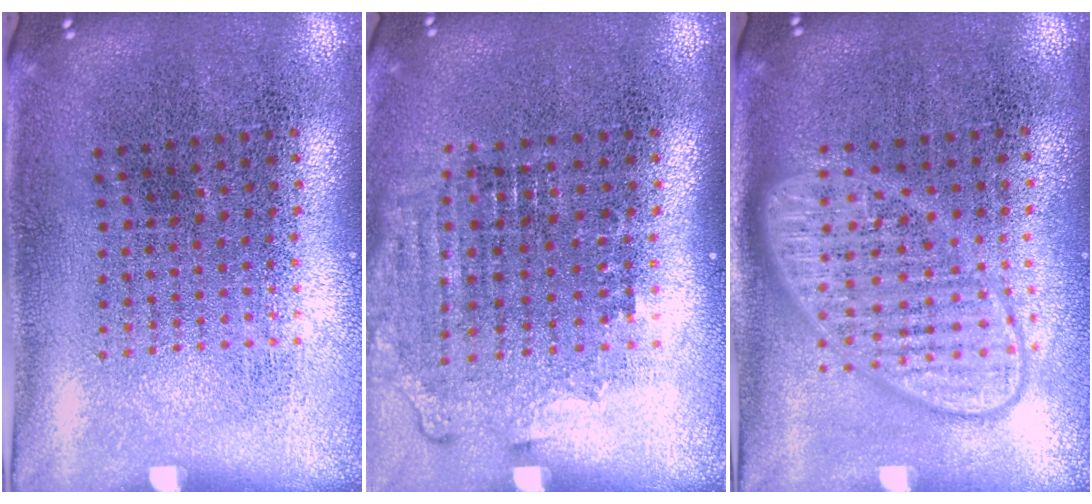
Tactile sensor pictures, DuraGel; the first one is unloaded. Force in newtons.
{"total": 1.4, "press": 1.2, "slide": 0.6}
{"total": 2.9, "press": 2.9, "slide": 0.4}